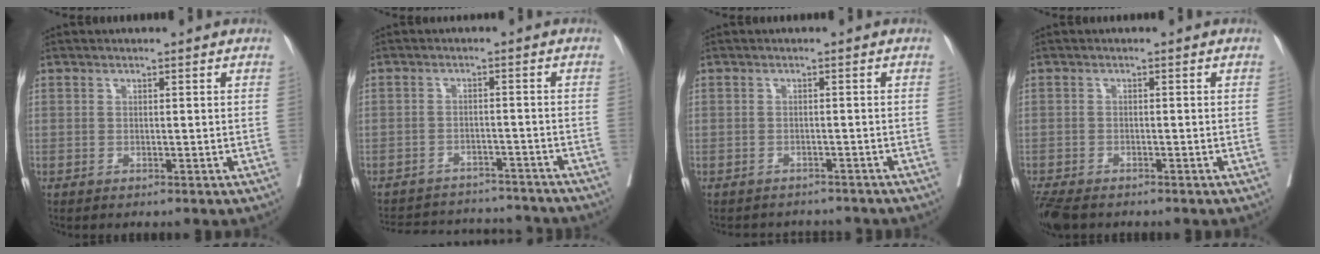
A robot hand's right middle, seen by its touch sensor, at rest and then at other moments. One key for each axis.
{"total": 14.1, "fx": -13.2, "fy": 4.1, "fz": 2.7, "tx": -0.048, "ty": 0.016, "tz": -0.170}
{"total": 4.9, "fx": -4.5, "fy": 1.8, "fz": -0.1, "tx": 0.007, "ty": 0.001, "tz": -0.055}
{"total": 6.6, "fx": -5.3, "fy": 2.4, "fz": 3.2, "tx": -0.064, "ty": -0.014, "tz": -0.090}